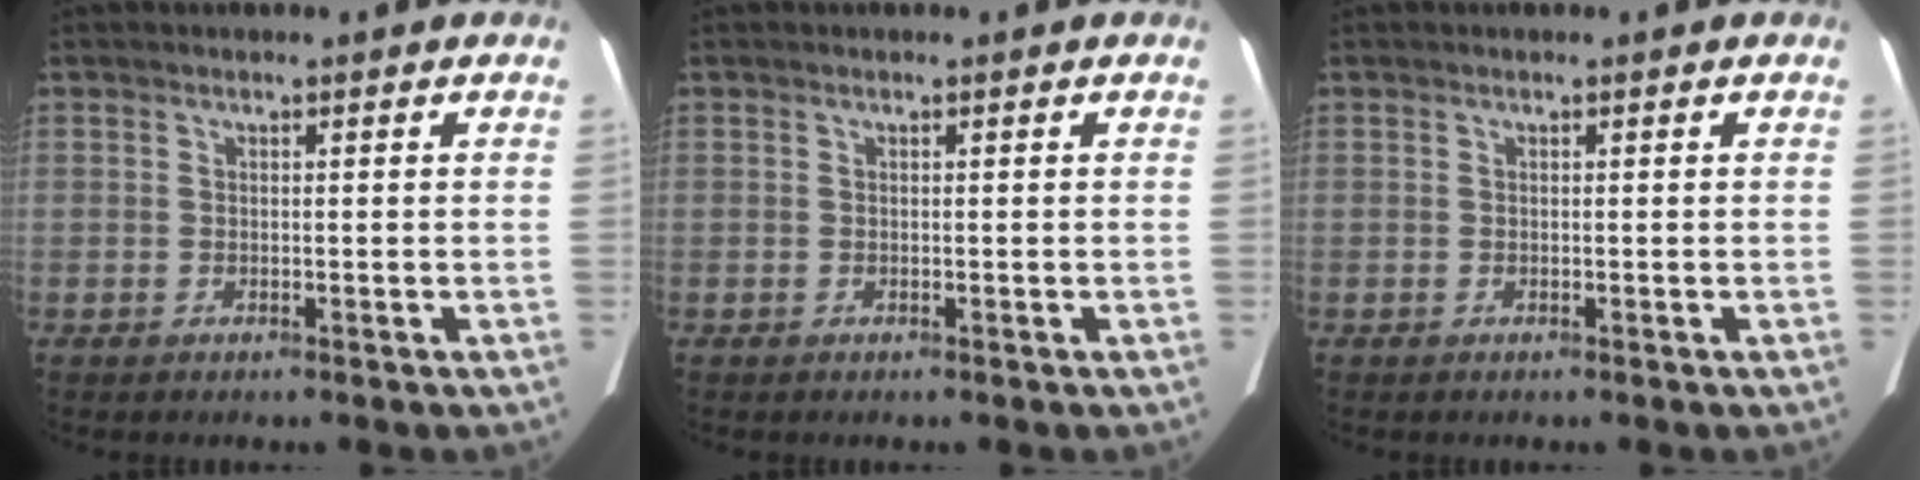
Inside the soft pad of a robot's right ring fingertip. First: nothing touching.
{"total": 0.0}
{"total": 0.0}